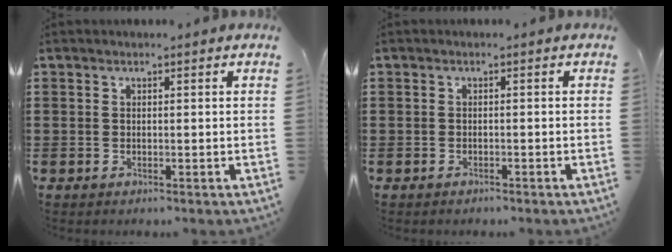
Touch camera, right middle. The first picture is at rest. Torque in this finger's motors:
{"motor_torque": [-0.38, 0.32, 0.00, -0.02]}